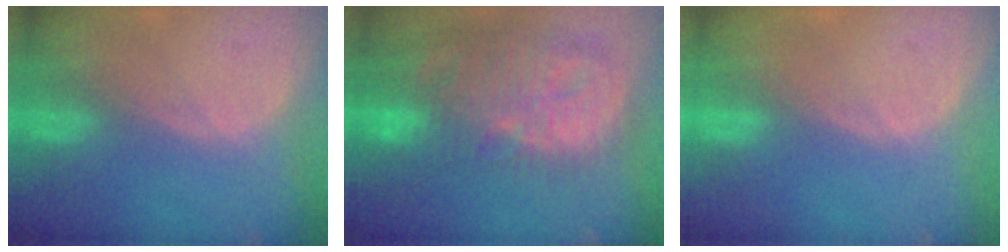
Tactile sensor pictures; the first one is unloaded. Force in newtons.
{"total": 14.4, "press": 12.5, "slide": 7.0}
{"total": 0.0}